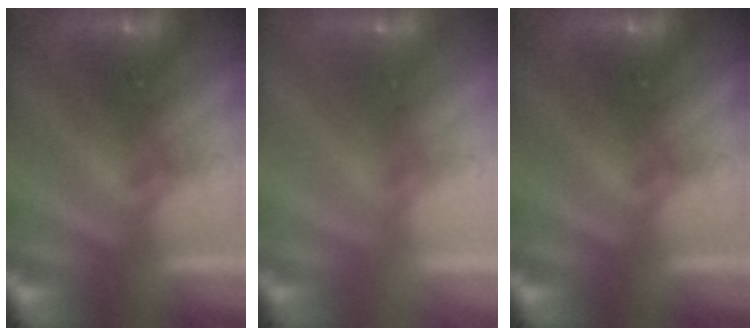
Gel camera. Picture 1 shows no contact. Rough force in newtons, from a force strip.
{"total": 2.9}
{"total": 0.0}